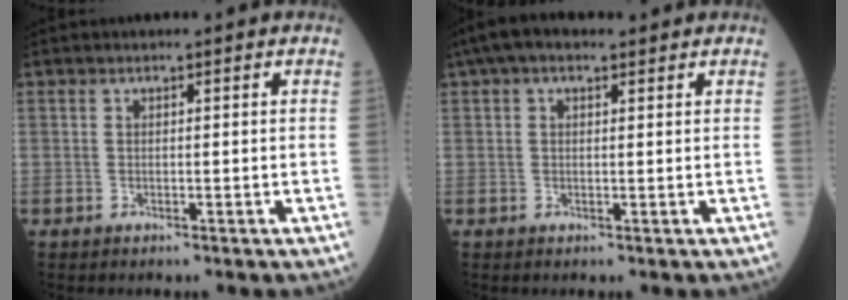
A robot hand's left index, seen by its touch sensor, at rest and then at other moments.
{"total": 4.7, "force": [2.8, 2.2, 3.0], "torque": [-0.068, 0.033, 0.047]}